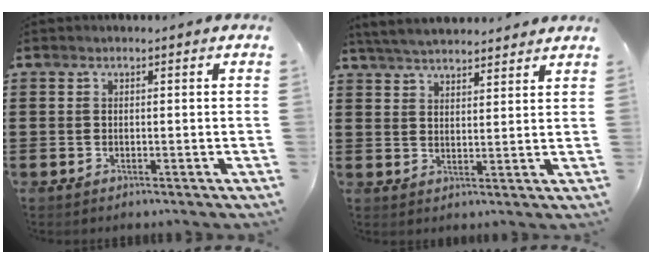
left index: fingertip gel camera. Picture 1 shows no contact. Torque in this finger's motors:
{"motor_torque": [1.08, -1.06, 0.52, 0.16]}